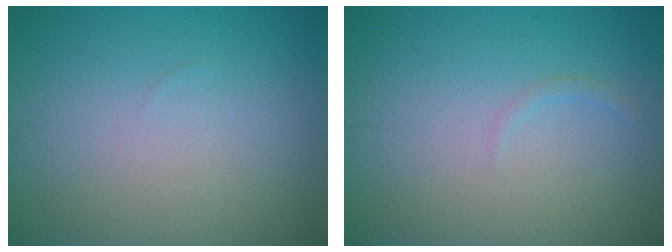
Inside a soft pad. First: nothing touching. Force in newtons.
{"total": 0.6, "press": 0.6, "slide": 0.1}